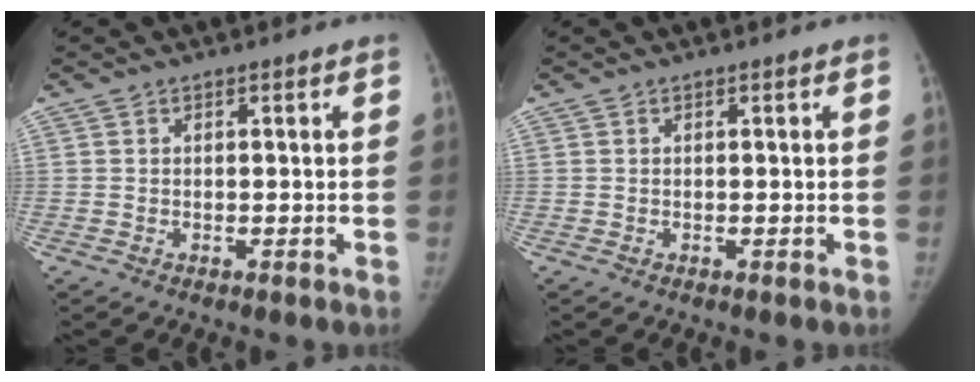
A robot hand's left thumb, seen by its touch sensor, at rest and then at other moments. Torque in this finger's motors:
{"motor_torque": [0.10, -0.03, 0.15, -0.21, 0.02]}